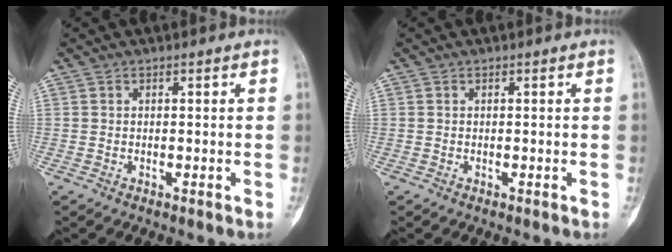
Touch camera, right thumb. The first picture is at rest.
{"total": 0.0}